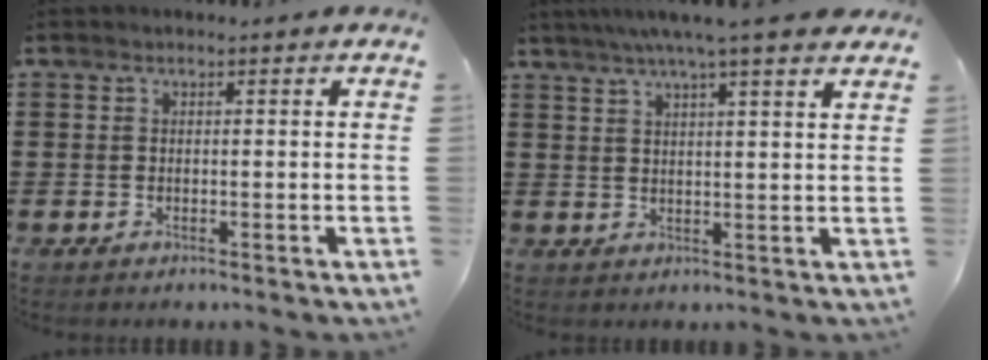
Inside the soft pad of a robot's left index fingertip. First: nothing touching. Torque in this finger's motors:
{"motor_torque": [1.46, -0.68, 1.05, 0.21]}